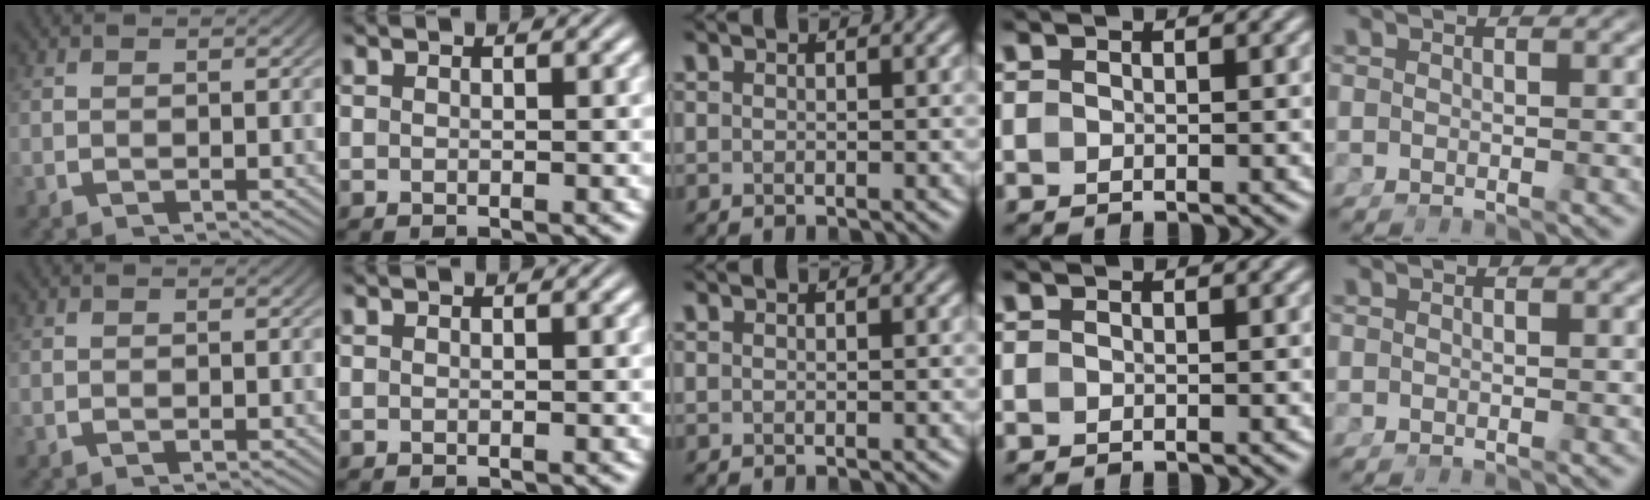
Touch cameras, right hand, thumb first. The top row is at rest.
{}